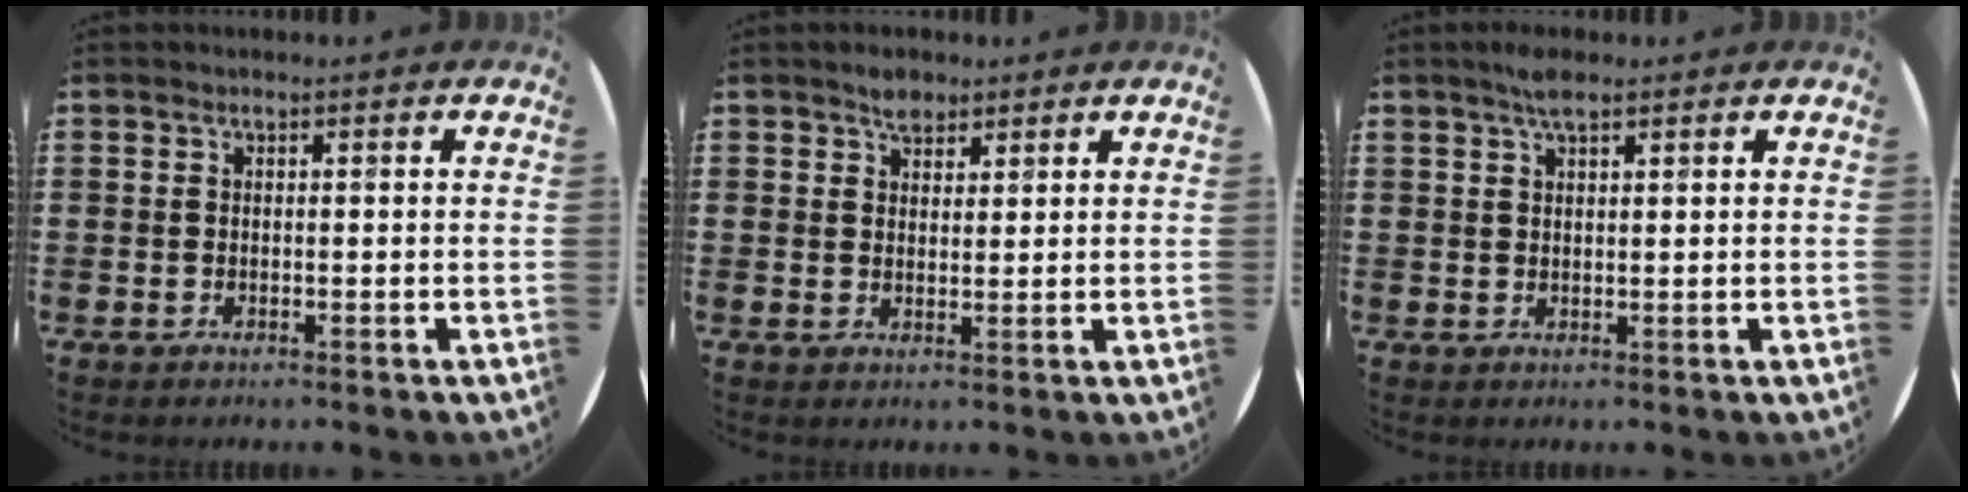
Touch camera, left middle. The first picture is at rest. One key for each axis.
{"total": 2.5, "fx": 2.1, "fy": 1.3, "fz": 0.5, "tx": -0.004, "ty": -0.001, "tz": 0.038}
{"total": 2.5, "fx": 1.9, "fy": 0.7, "fz": 1.5, "tx": -0.025, "ty": 0.002, "tz": 0.032}